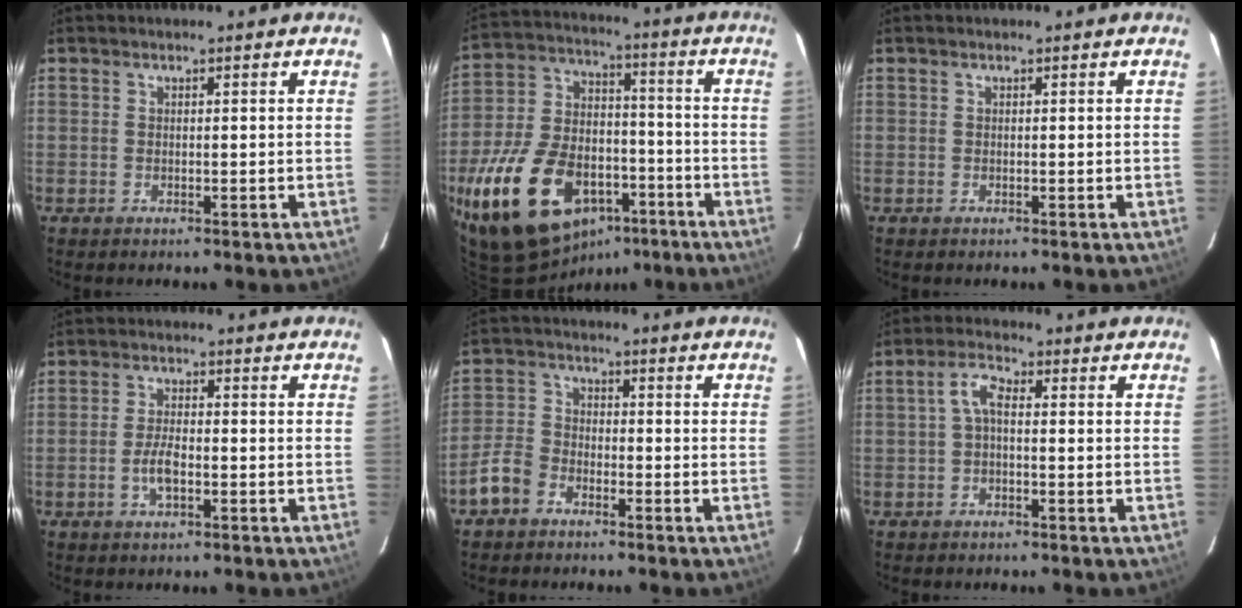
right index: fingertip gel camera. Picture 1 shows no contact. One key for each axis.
{"total": 24.2, "fx": -12.0, "fy": 14.4, "fz": 15.3, "tx": -0.321, "ty": 0.008, "tz": -0.181}
{"total": 0.0}
{"total": 4.2, "fx": -1.5, "fy": 1.6, "fz": 3.5, "tx": -0.075, "ty": 0.001, "tz": -0.029}
{"total": 5.8, "fx": -3.8, "fy": 3.7, "fz": 2.3, "tx": -0.056, "ty": 0.017, "tz": -0.077}
{"total": 3.2, "fx": -0.3, "fy": 1.3, "fz": 2.9, "tx": -0.061, "ty": 0.013, "tz": -0.007}